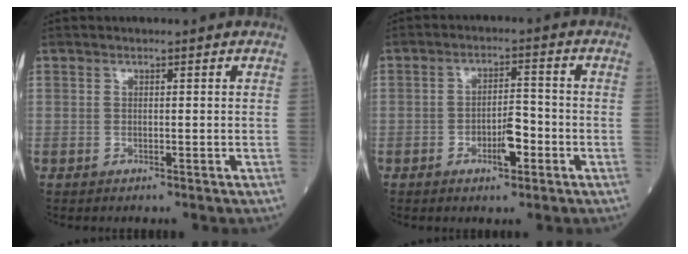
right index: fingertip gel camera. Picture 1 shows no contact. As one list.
[{"total": 4.7, "force": [-1.9, 1.6, 3.9], "torque": [-0.065, 0.008, -0.027]}]